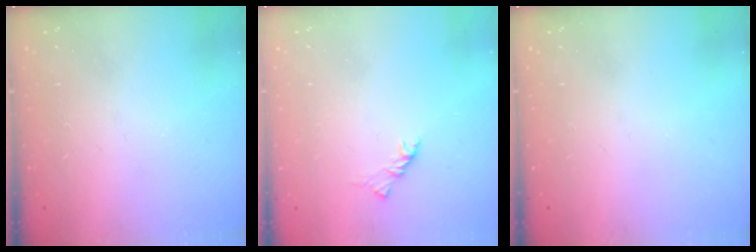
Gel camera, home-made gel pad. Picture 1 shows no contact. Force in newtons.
{"total": 3.0, "press": 2.9, "slide": 0.9}
{"total": 0.0}